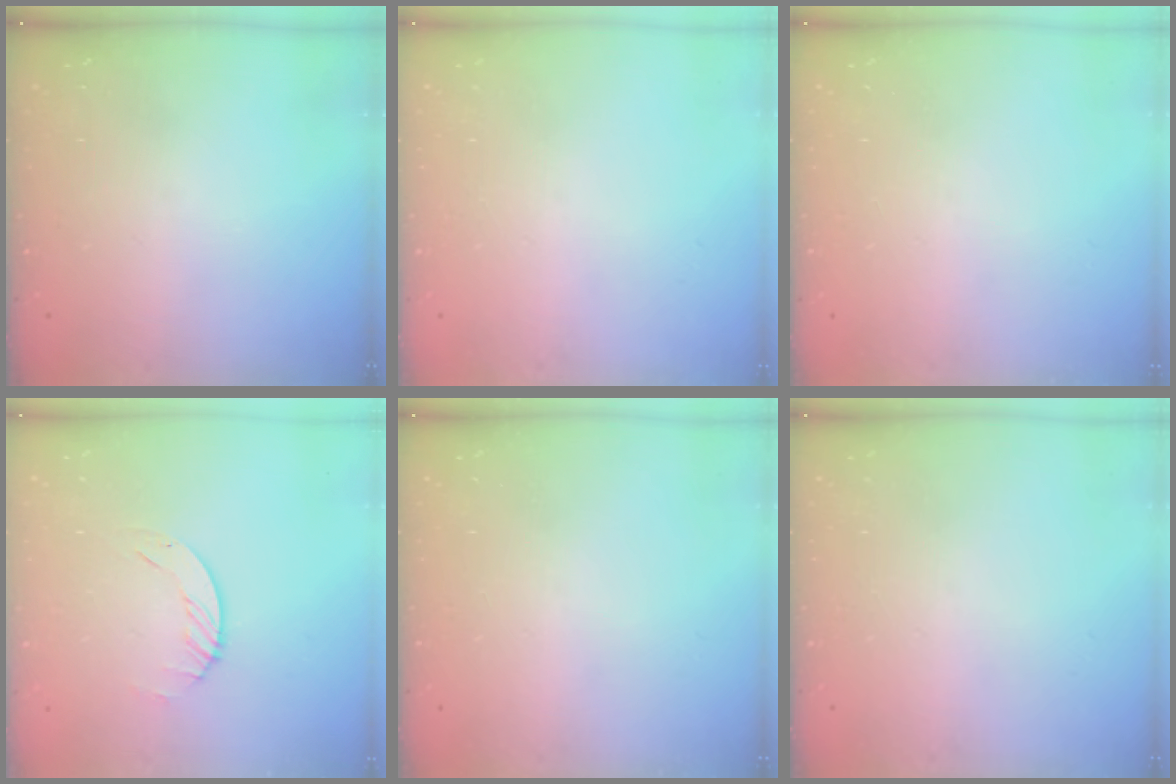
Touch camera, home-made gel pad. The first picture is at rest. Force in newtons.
{"total": 0.0}
{"total": 0.0}
{"total": 1.9, "press": 1.9, "slide": 0.2}
{"total": 0.0}
{"total": 0.0}